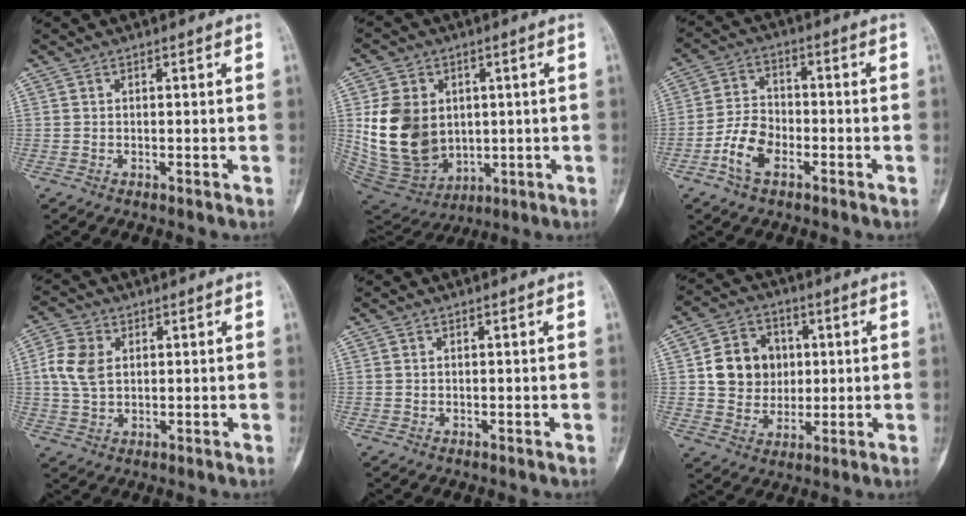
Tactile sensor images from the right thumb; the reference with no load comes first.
{"total": 16.5, "force": [1.7, 12.8, 10.3], "torque": [-0.166, -0.014, 0.061]}
{"total": 7.7, "force": [-3.5, 4.6, 5.1], "torque": [-0.092, 0.022, -0.073]}
{"total": 7.4, "force": [1.4, 5.1, 5.1], "torque": [-0.106, 0.004, 0.029]}
{"total": 0.0}
{"total": 11.6, "force": [1.7, 10.1, 5.5], "torque": [-0.053, 0.003, 0.031]}